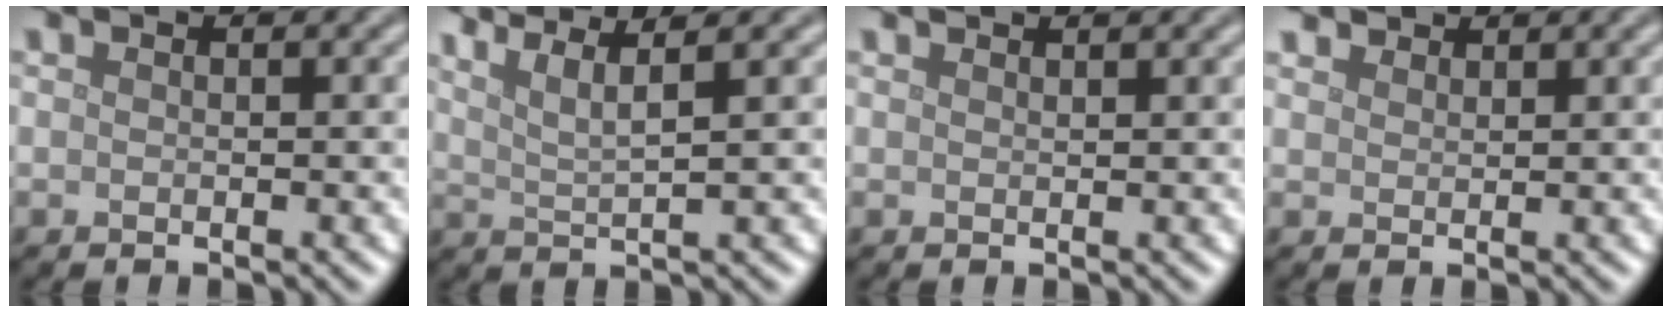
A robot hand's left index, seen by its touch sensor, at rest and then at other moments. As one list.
[{"total": 4.6, "force": [3.3, 1.0, 3.1], "torque": [-0.047, 0.019, 0.038]}, {"total": 1.2, "force": [1.1, 0.1, 0.4], "torque": [-0.003, -0.002, 0.012]}, {"total": 1.7, "force": [1.6, 0.6, 0.1], "torque": [-0.004, 0.003, 0.028]}]